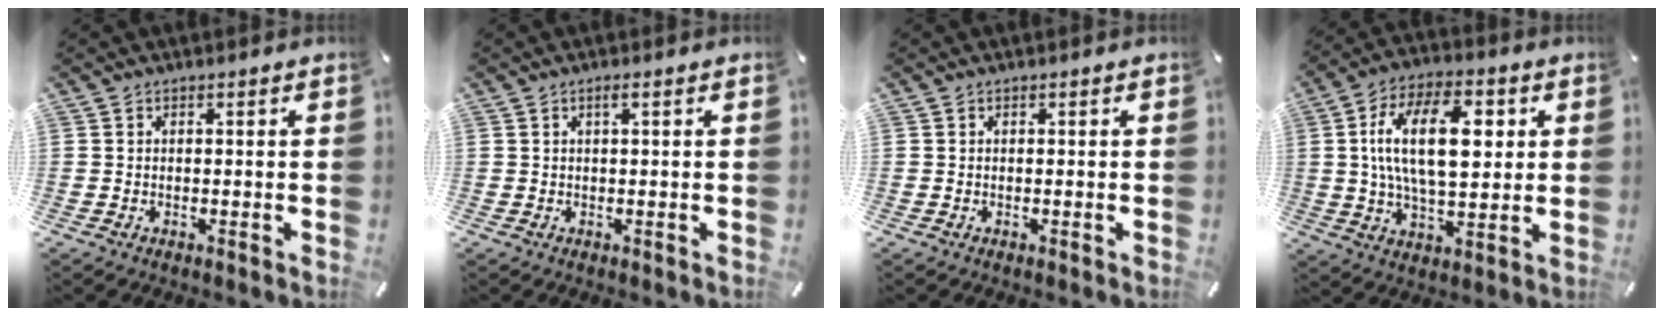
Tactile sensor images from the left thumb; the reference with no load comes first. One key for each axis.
{"total": 1.3, "fx": 0.4, "fy": 0.1, "fz": 1.2, "tx": -0.024, "ty": 0.000, "tz": 0.006}
{"total": 0.0}
{"total": 18.6, "fx": 3.5, "fy": 9.9, "fz": 15.3, "tx": -0.284, "ty": 0.000, "tz": 0.049}